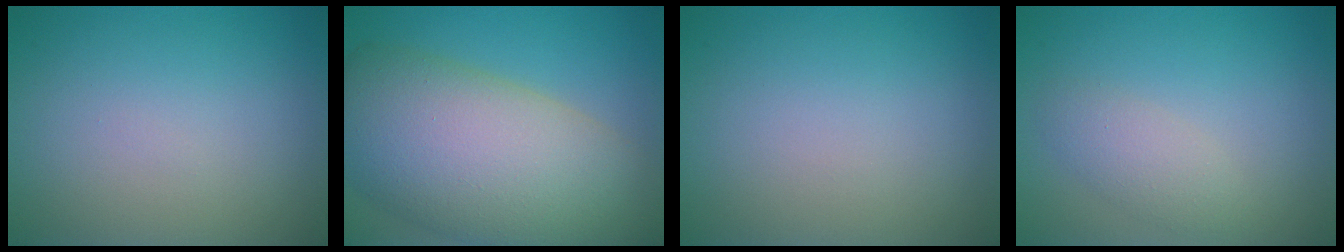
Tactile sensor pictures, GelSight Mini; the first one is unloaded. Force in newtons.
{"total": 14.7, "press": 14.6, "slide": 1.0}
{"total": 0.0}
{"total": 2.2, "press": 2.2, "slide": 0.0}